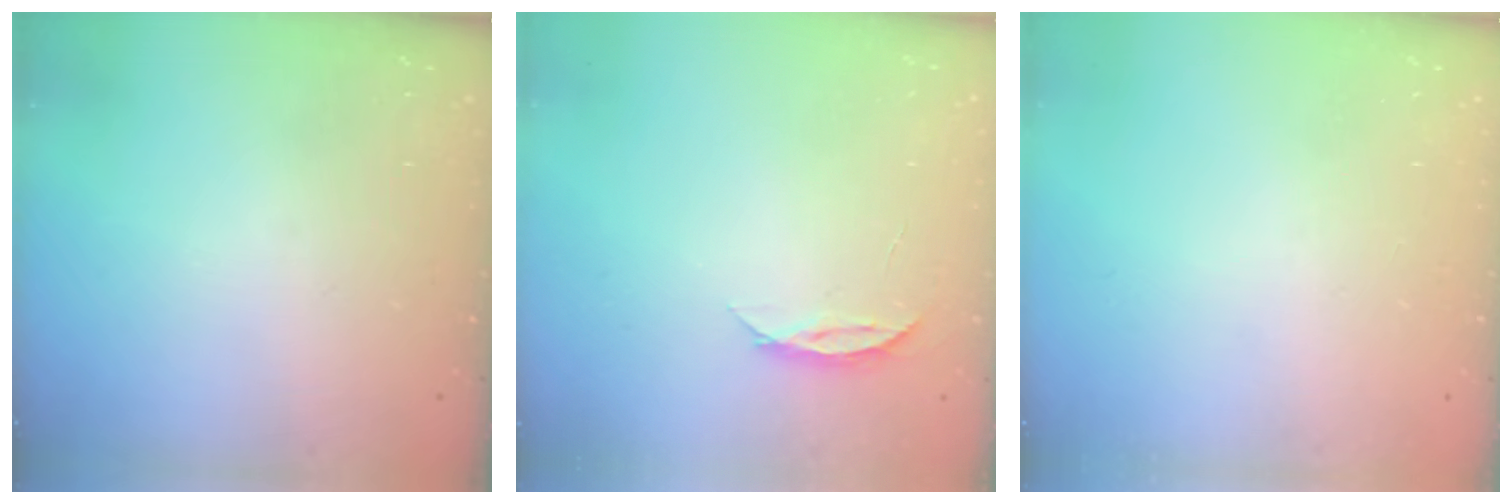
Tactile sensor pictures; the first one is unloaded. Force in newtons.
{"total": 3.7, "press": 3.6, "slide": 0.4}
{"total": 0.0}